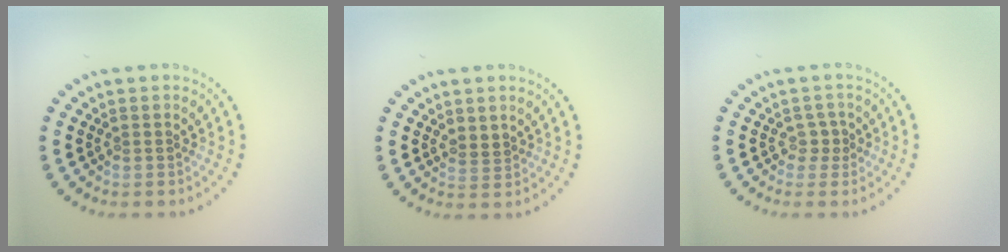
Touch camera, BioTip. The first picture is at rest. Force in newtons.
{"total": 1.1, "press": 0.9, "slide": 0.5}
{"total": 1.0, "press": 0.8, "slide": 0.6}